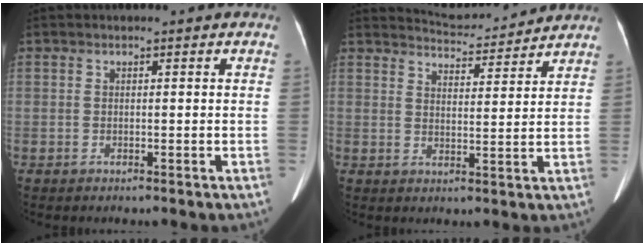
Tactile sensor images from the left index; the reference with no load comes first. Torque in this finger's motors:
{"motor_torque": [-0.71, -1.21, -0.08, -0.02]}